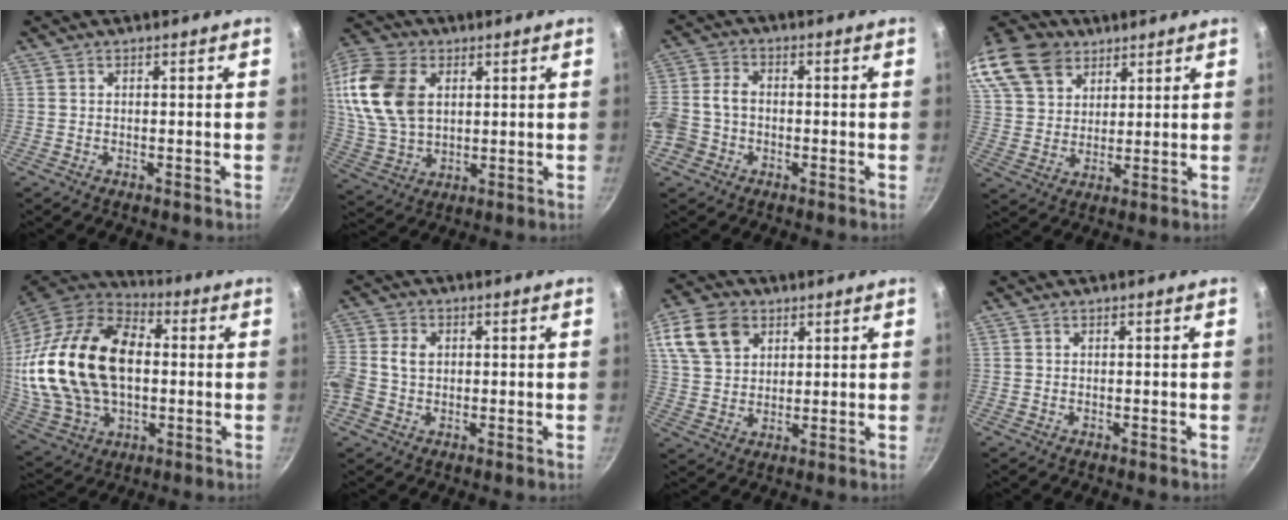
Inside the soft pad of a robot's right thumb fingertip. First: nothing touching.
{"total": 18.2, "force": [4.0, 12.5, 12.6], "torque": [-0.240, -0.001, 0.079]}
{"total": 8.9, "force": [-2.6, 7.0, 4.8], "torque": [-0.088, 0.032, -0.061]}
{"total": 21.7, "force": [13.5, 14.6, 8.7], "torque": [-0.203, 0.006, 0.261]}
{"total": 29.5, "force": [1.5, 19.2, 22.4], "torque": [-0.425, 0.023, 0.035]}
{"total": 7.8, "force": [-0.2, 6.3, 4.5], "torque": [-0.092, 0.020, -0.019]}
{"total": 11.3, "force": [5.0, 8.1, 6.1], "torque": [-0.096, -0.002, 0.093]}
{"total": 0.0}